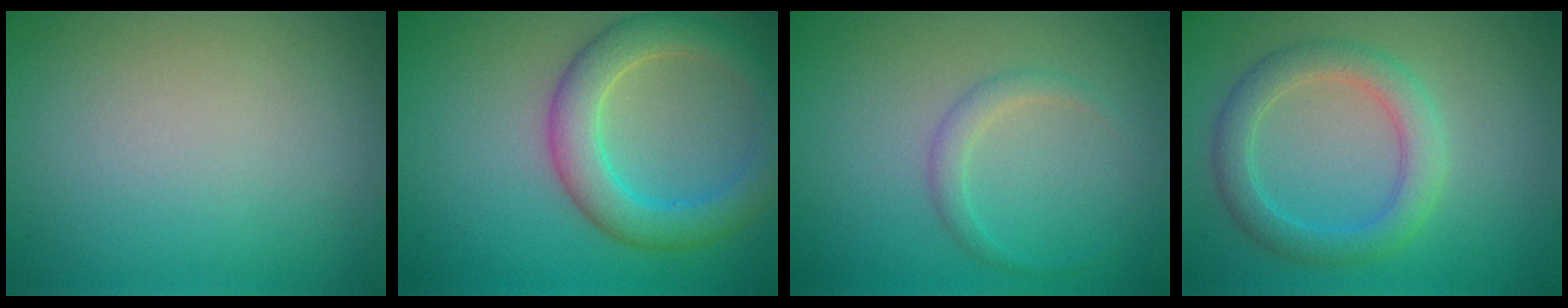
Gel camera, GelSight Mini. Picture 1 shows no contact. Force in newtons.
{"total": 5.2, "press": 5.2, "slide": 0.1}
{"total": 1.4, "press": 1.4, "slide": 0.1}
{"total": 3.6, "press": 3.6, "slide": 0.0}